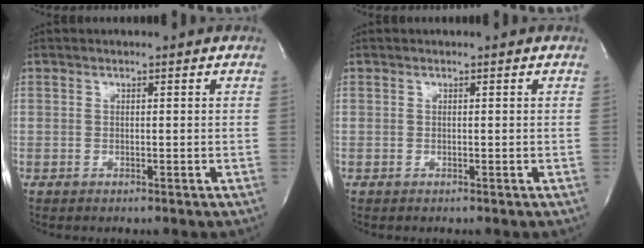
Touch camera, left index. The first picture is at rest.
{"total": 0.0}